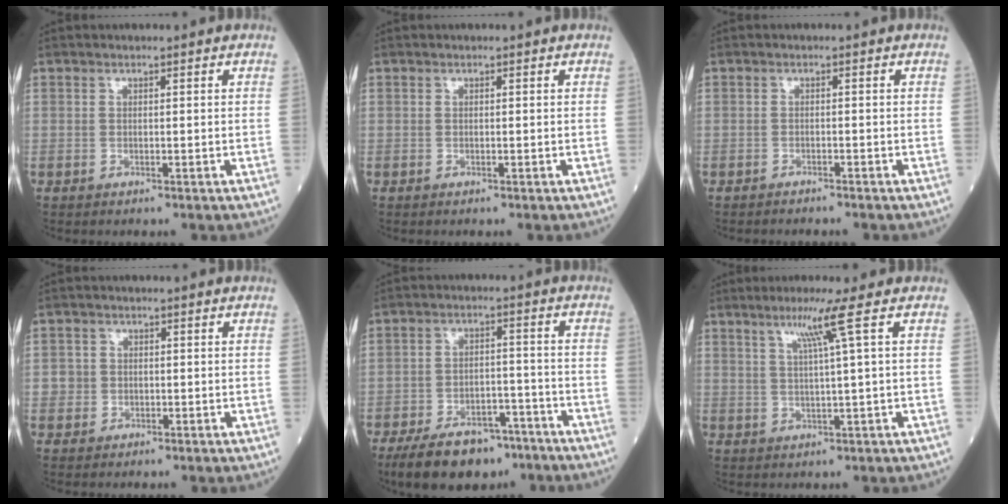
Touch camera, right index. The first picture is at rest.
{"total": 0.0}
{"total": 3.4, "force": [-3.1, 0.9, 1.0], "torque": [-0.021, -0.005, -0.040]}
{"total": 2.8, "force": [-0.3, 2.7, 0.6], "torque": [-0.012, 0.012, -0.003]}
{"total": 13.9, "force": [-10.4, 6.3, 6.8], "torque": [-0.115, 0.006, -0.167]}
{"total": 5.3, "force": [2.4, -1.5, 4.4], "torque": [-0.090, -0.005, 0.049]}